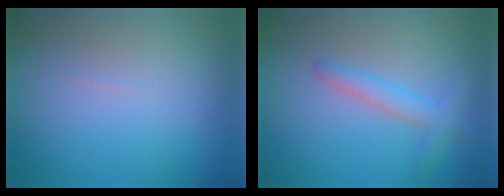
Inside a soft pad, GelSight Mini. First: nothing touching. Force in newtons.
{"total": 2.4, "press": 2.4, "slide": 0.1}